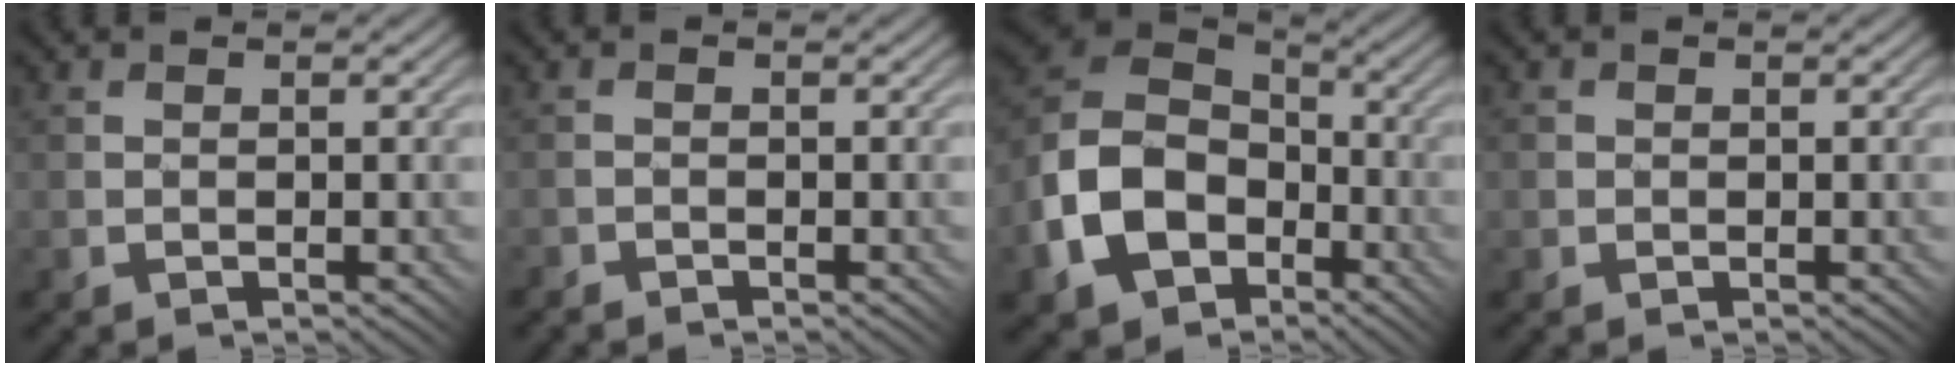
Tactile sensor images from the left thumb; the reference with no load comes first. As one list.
[{"total": 0.8, "force": [-0.7, 0.0, -0.4], "torque": [0.008, 0.003, -0.015]}, {"total": 13.5, "force": [-4.5, 10.0, 8.0], "torque": [-0.200, -0.026, -0.092]}, {"total": 1.3, "force": [0.2, 1.3, -0.1], "torque": [0.003, 0.002, -0.002]}]